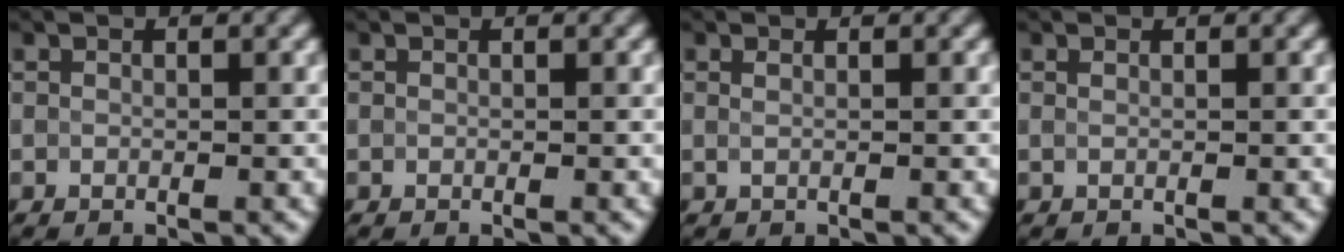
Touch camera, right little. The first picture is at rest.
{"total": 0.0}
{"total": 1.0, "force": [0.3, 0.5, 0.8], "torque": [-0.010, -0.001, -0.001]}
{"total": 0.7, "force": [0.2, 0.4, 0.5], "torque": [-0.008, -0.001, 0.000]}